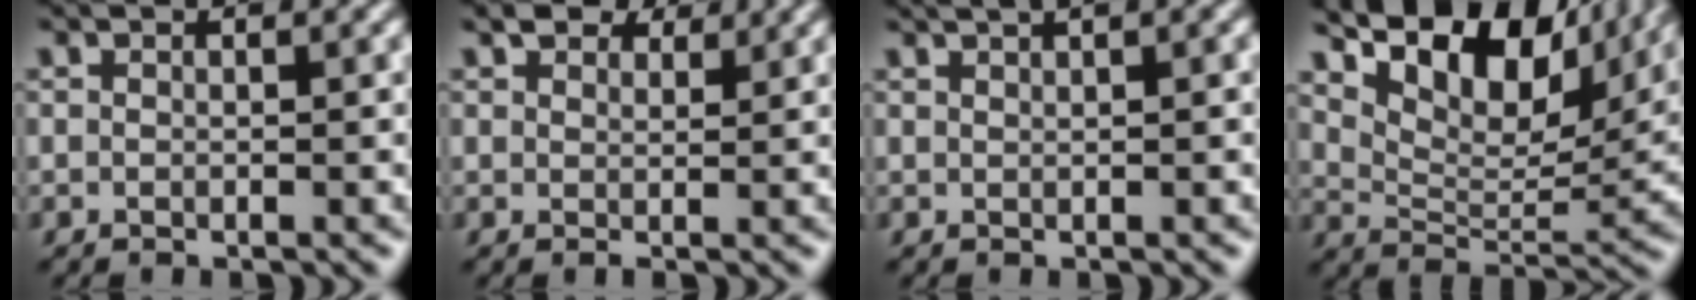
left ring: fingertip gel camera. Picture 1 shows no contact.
{"total": 3.2, "force": [2.5, 1.5, 1.4], "torque": [-0.025, 0.002, 0.037]}
{"total": 2.9, "force": [1.9, 0.7, 2.1], "torque": [-0.021, 0.005, 0.026]}
{"total": 11.6, "force": [7.8, 4.8, 7.1], "torque": [-0.125, 0.010, 0.138]}